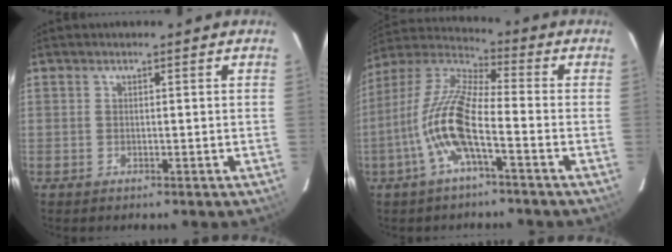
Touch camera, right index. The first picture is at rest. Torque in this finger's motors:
{"motor_torque": [1.84, -0.30, 1.05, 0.16]}